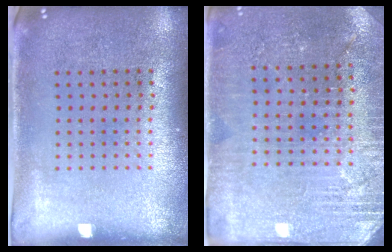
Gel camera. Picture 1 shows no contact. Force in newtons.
{"total": 2.8, "press": 2.8, "slide": 0.4}